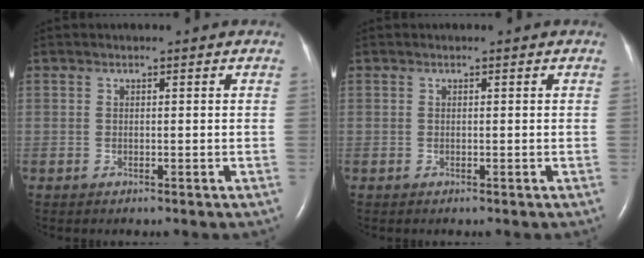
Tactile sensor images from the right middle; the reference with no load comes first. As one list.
[{"total": 0.0}]